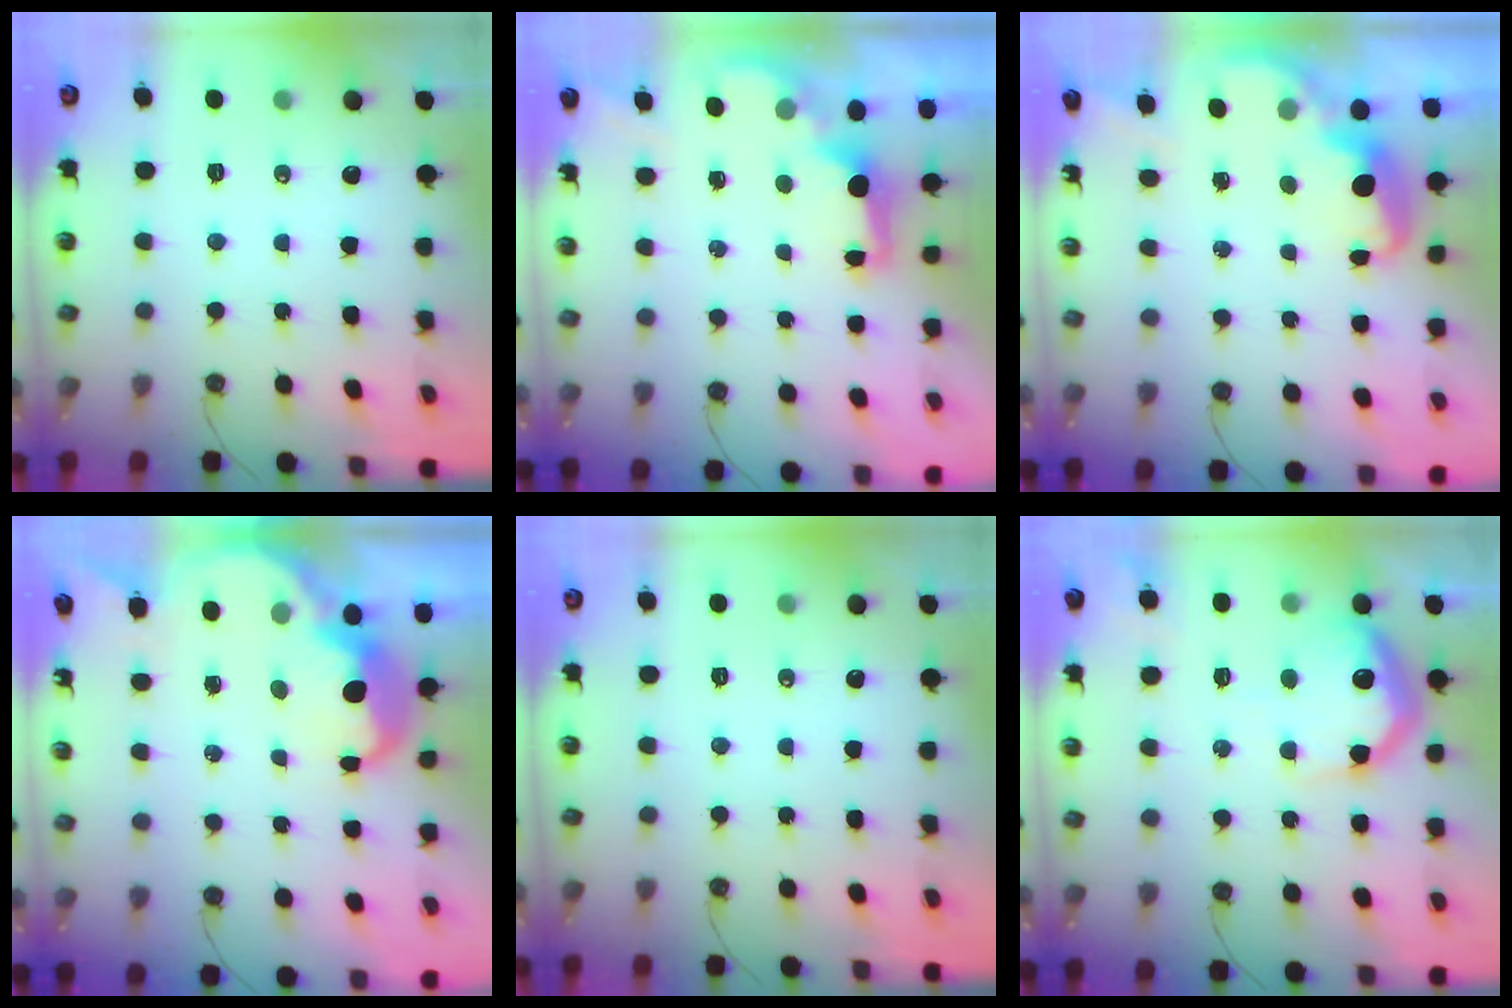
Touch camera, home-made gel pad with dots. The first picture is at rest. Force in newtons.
{"total": 1.9, "press": 1.7, "slide": 0.7}
{"total": 2.5, "press": 2.5, "slide": 0.4}
{"total": 5.6, "press": 5.6, "slide": 0.6}
{"total": 0.0}
{"total": 18.7, "press": 18.6, "slide": 1.5}